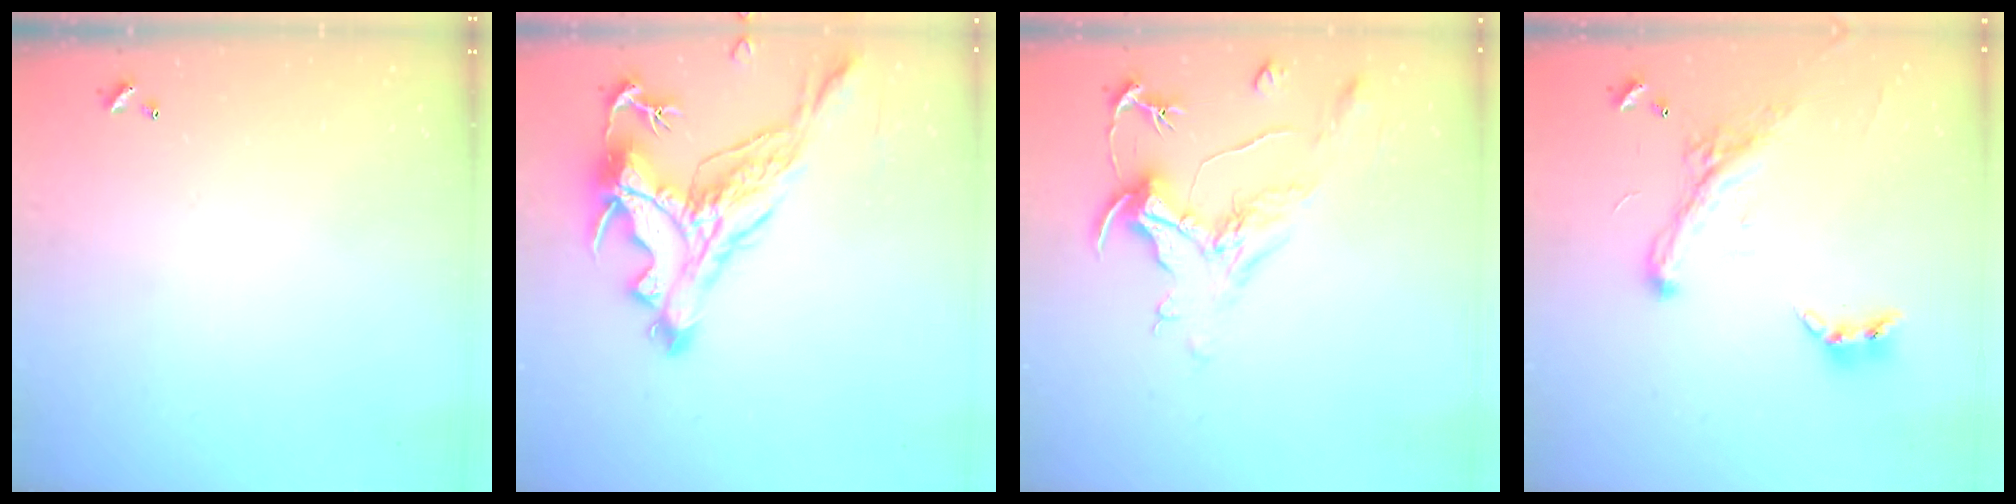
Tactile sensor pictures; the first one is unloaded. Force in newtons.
{"total": 6.8, "press": 6.6, "slide": 1.9}
{"total": 2.2, "press": 1.7, "slide": 1.3}
{"total": 2.2, "press": 2.2, "slide": 0.1}